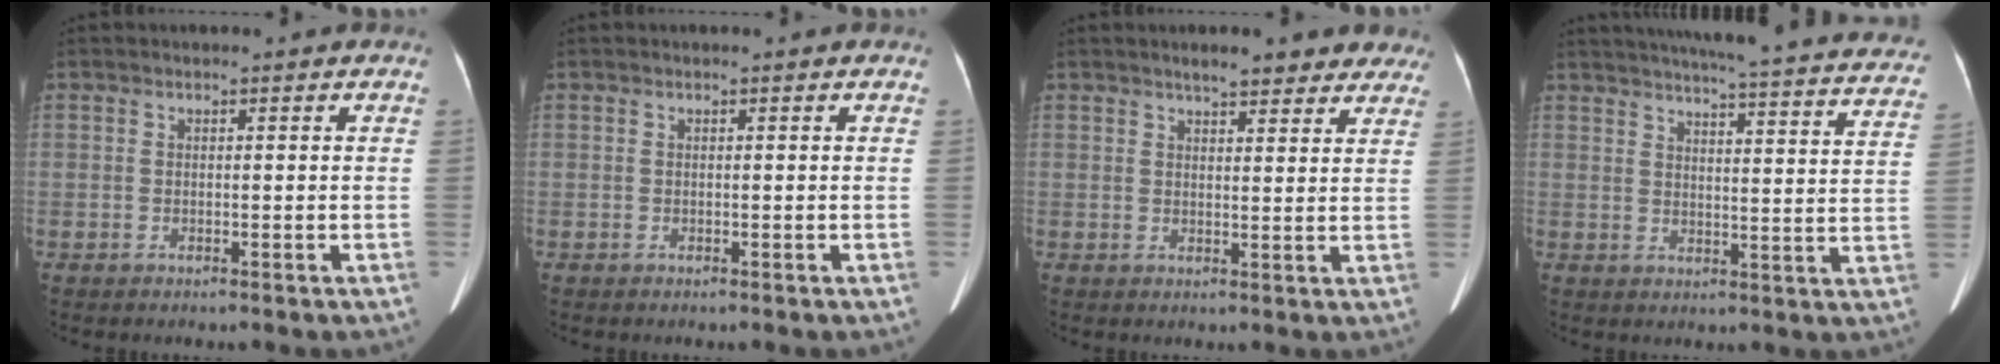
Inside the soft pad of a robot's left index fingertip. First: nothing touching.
{"total": 0.0}
{"total": 8.0, "force": [6.7, 2.2, 3.8], "torque": [-0.031, 0.009, 0.076]}
{"total": 31.6, "force": [28.8, 2.6, 12.6], "torque": [-0.187, -0.065, 0.332]}